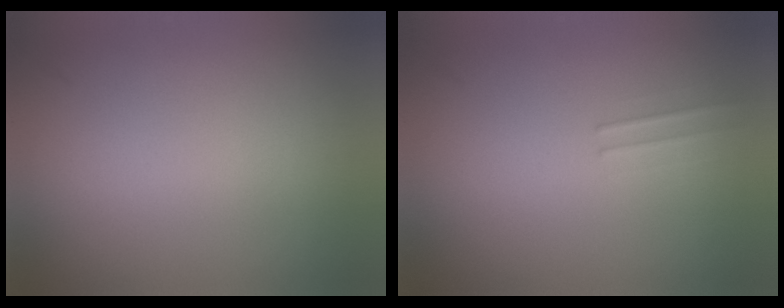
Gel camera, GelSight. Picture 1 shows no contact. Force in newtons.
{"total": 1.1}